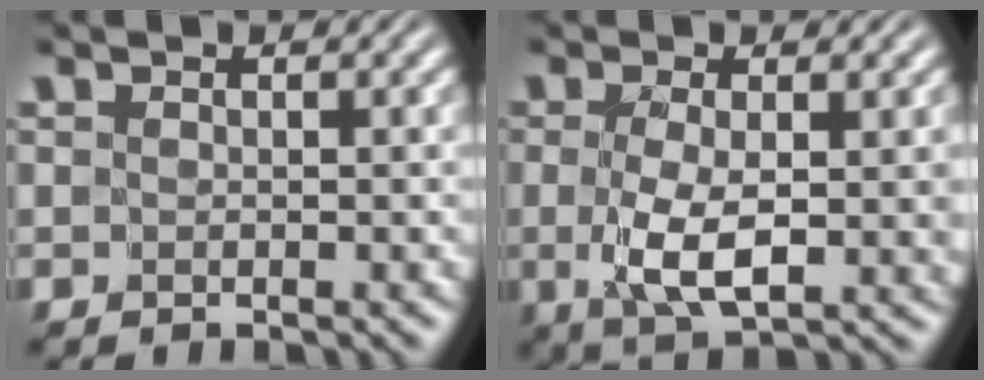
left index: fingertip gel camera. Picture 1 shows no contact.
{"total": 5.4, "force": [-0.6, 2.0, 5.0], "torque": [-0.099, -0.009, -0.008]}